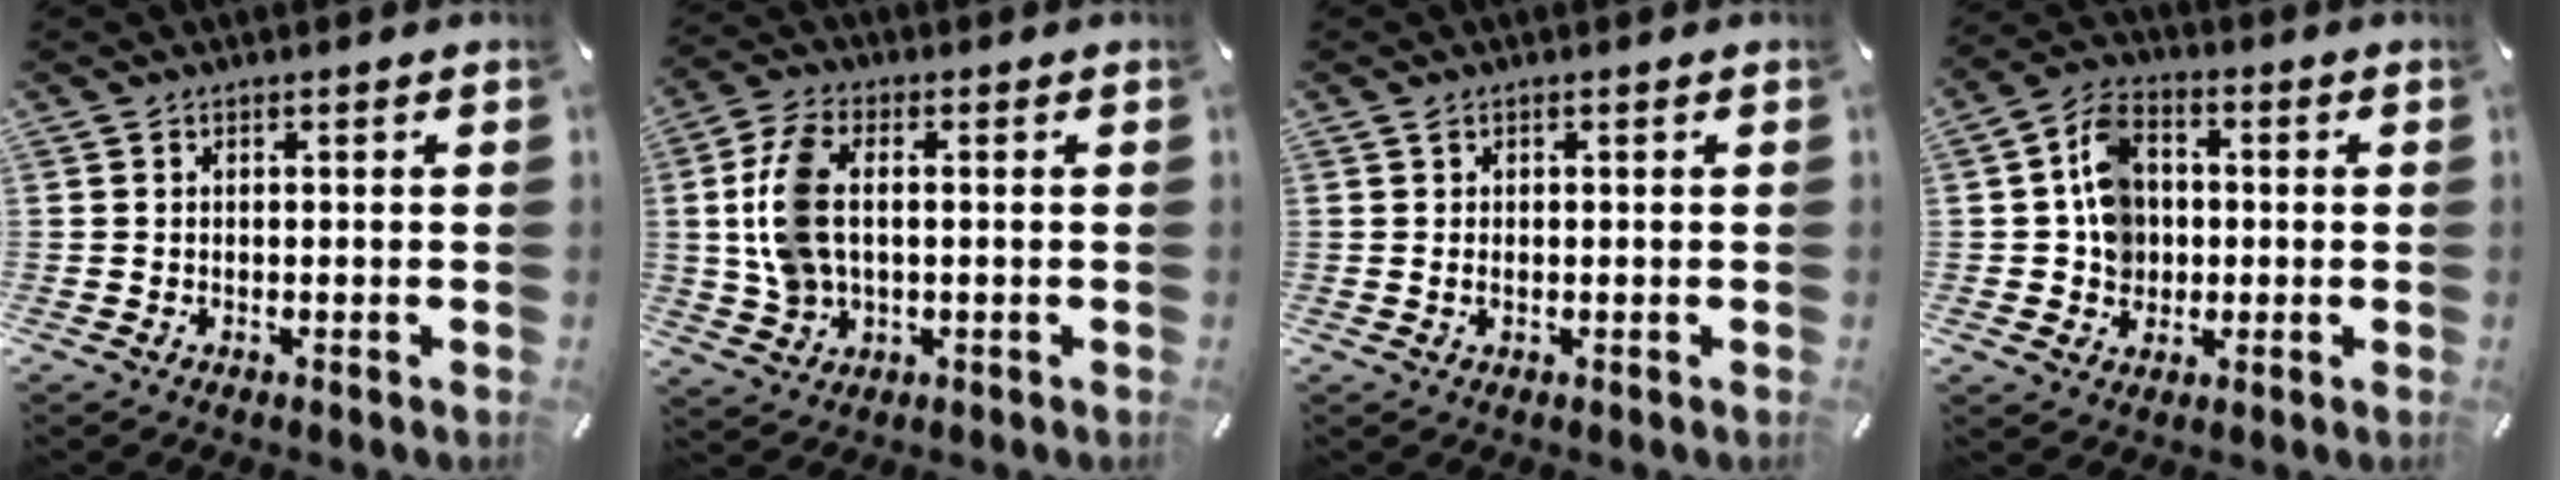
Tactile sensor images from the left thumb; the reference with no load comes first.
{"total": 9.8, "force": [0.6, 6.3, 7.5], "torque": [-0.179, 0.004, 0.009]}
{"total": 1.2, "force": [0.2, 0.5, 1.0], "torque": [-0.022, 0.002, 0.002]}
{"total": 9.1, "force": [0.2, 8.1, 4.3], "torque": [-0.083, 0.023, 0.008]}